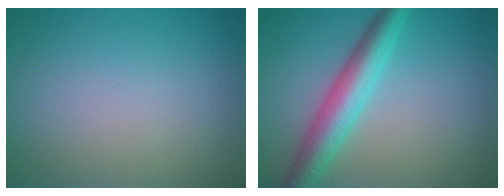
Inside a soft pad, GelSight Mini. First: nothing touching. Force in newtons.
{"total": 5.4, "press": 5.4, "slide": 0.1}